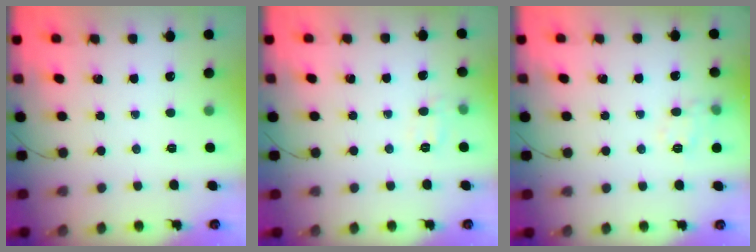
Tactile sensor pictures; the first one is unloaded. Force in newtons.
{"total": 7.1, "press": 6.9, "slide": 1.7}
{"total": 8.9, "press": 8.8, "slide": 1.0}